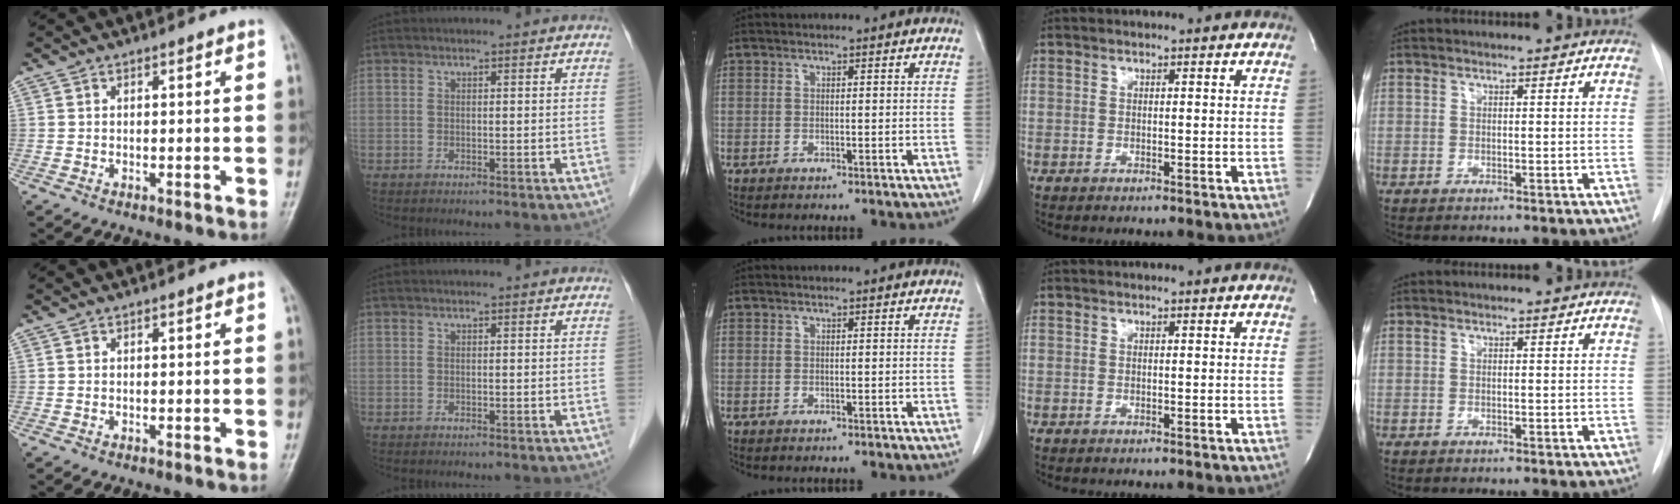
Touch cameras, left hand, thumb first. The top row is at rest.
{}